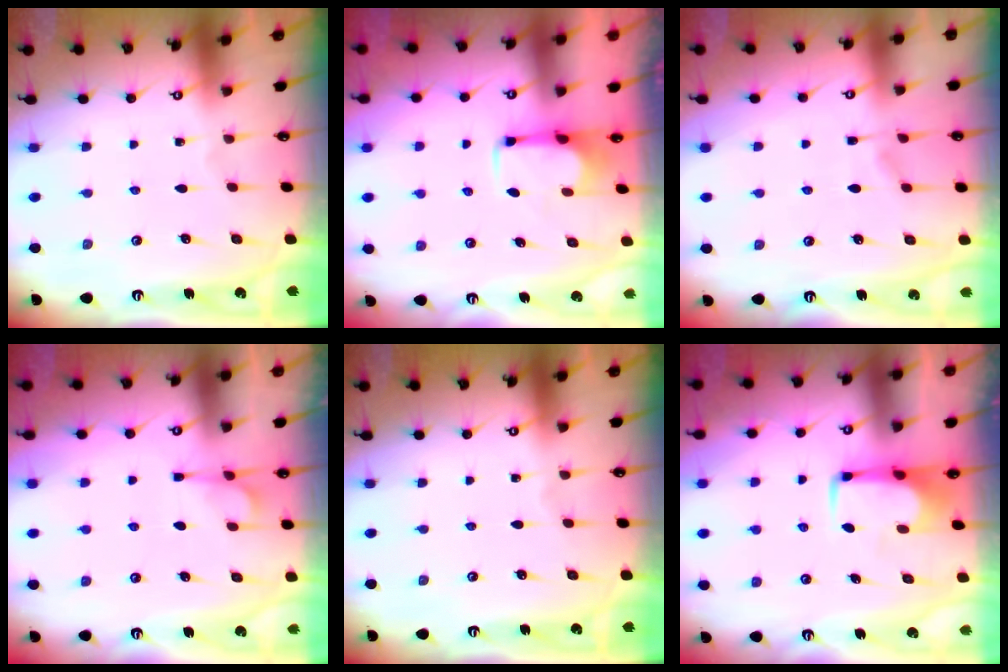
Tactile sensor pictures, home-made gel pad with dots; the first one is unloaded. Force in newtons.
{"total": 2.7, "press": 2.6, "slide": 0.7}
{"total": 1.4, "press": 0.5, "slide": 1.3}
{"total": 1.6, "press": 1.0, "slide": 1.2}
{"total": 0.0}
{"total": 1.6, "press": 1.4, "slide": 0.6}